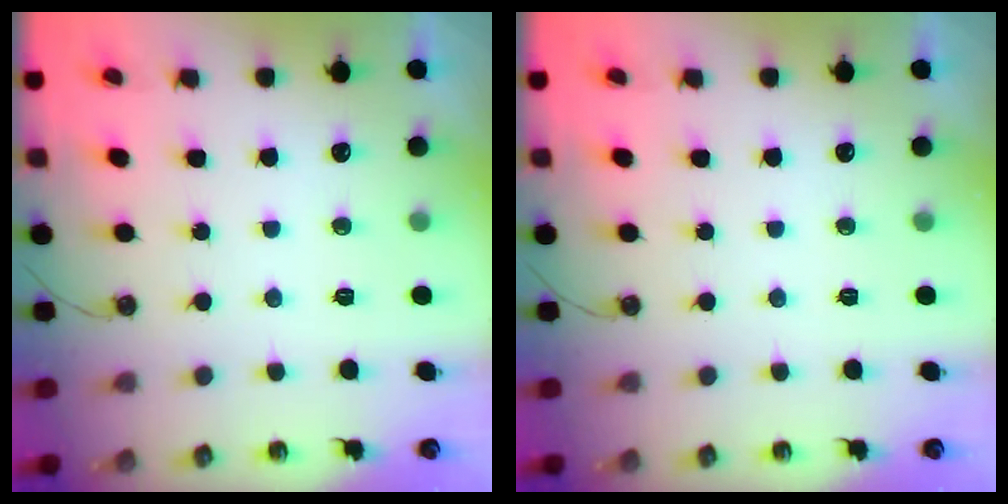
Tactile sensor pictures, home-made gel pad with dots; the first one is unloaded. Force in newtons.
{"total": 0.0}